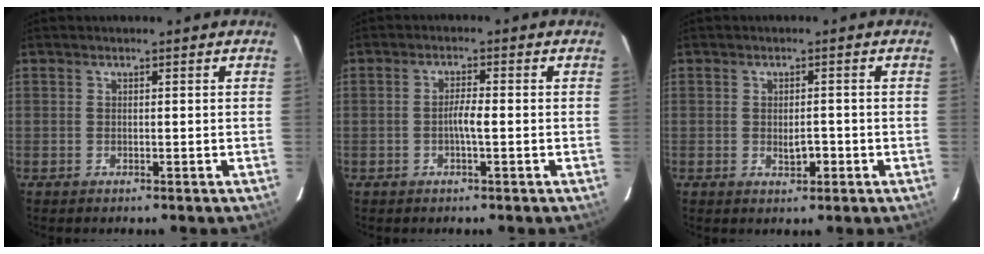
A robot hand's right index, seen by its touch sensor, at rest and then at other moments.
{"total": 2.6, "force": [-0.6, 0.2, 2.6], "torque": [-0.046, 0.002, -0.012]}
{"total": 2.4, "force": [-0.7, 1.0, 2.1], "torque": [-0.034, 0.000, -0.006]}